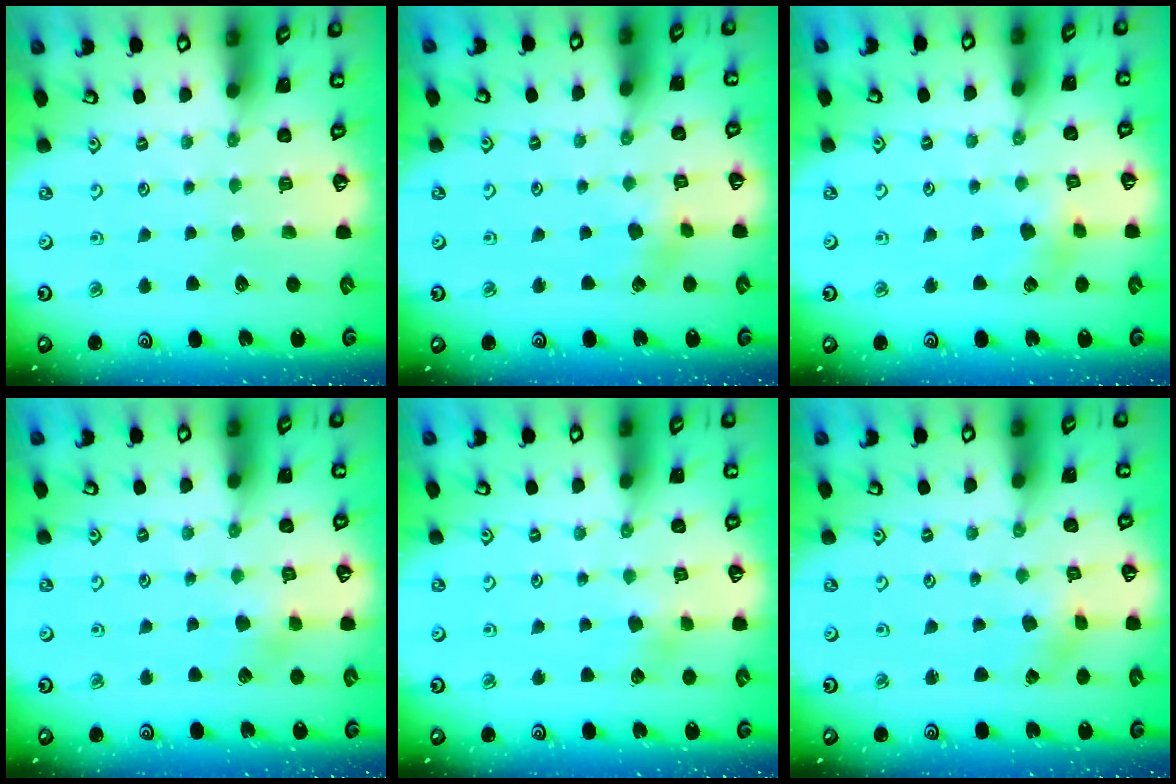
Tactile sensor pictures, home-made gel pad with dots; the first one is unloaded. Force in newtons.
{"total": 3.5, "press": 3.5, "slide": 0.4}
{"total": 4.1, "press": 4.1, "slide": 0.3}
{"total": 5.8, "press": 5.7, "slide": 0.7}
{"total": 3.9, "press": 3.9, "slide": 0.4}
{"total": 0.0}